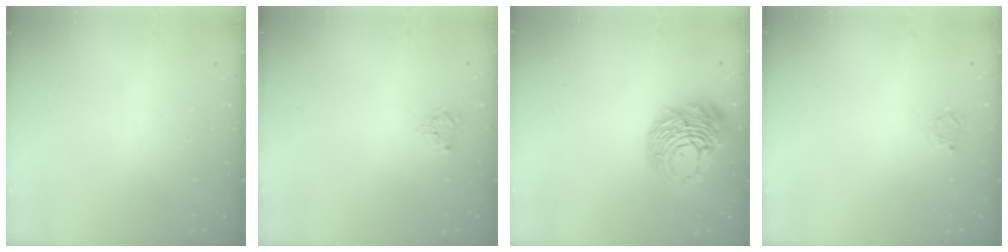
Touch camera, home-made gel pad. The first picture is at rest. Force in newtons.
{"total": 3.4, "press": 3.4, "slide": 0.4}
{"total": 16.9, "press": 16.8, "slide": 1.7}
{"total": 2.2, "press": 2.1, "slide": 0.4}